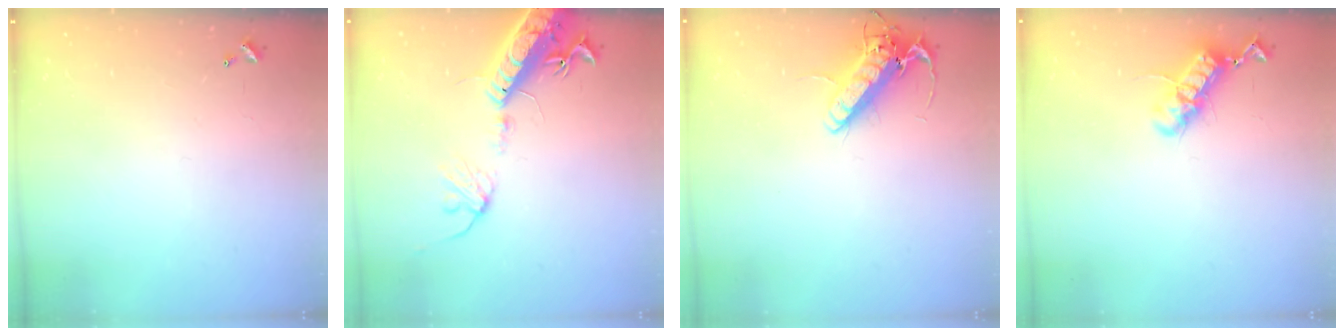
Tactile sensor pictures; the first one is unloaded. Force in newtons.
{"total": 16.6, "press": 16.2, "slide": 3.8}
{"total": 13.5, "press": 13.2, "slide": 2.7}
{"total": 12.5, "press": 12.5, "slide": 0.9}